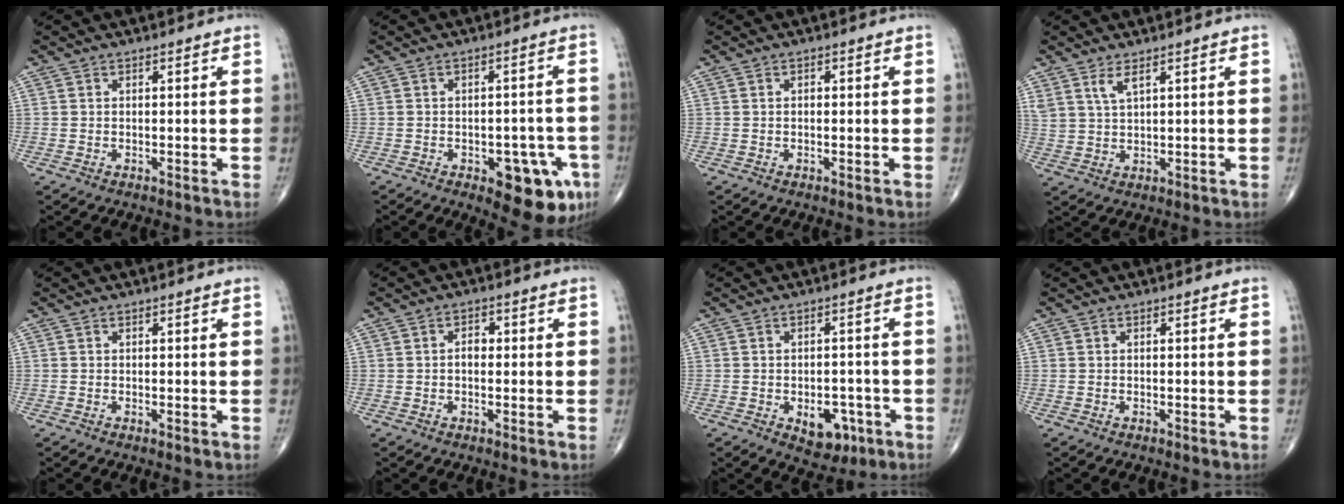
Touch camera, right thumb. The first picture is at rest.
{"total": 11.5, "force": [-5.0, 5.2, 9.0], "torque": [-0.077, 0.021, -0.054]}
{"total": 0.6, "force": [0.1, 0.4, 0.4], "torque": [-0.010, 0.002, 0.002]}
{"total": 3.6, "force": [2.3, 1.0, 2.5], "torque": [-0.055, -0.012, 0.052]}
{"total": 0.0}
{"total": 2.3, "force": [0.0, 1.5, 1.7], "torque": [-0.022, 0.008, -0.003]}
{"total": 7.0, "force": [-2.8, 4.5, 4.7], "torque": [-0.032, 0.016, -0.028]}
{"total": 0.0}